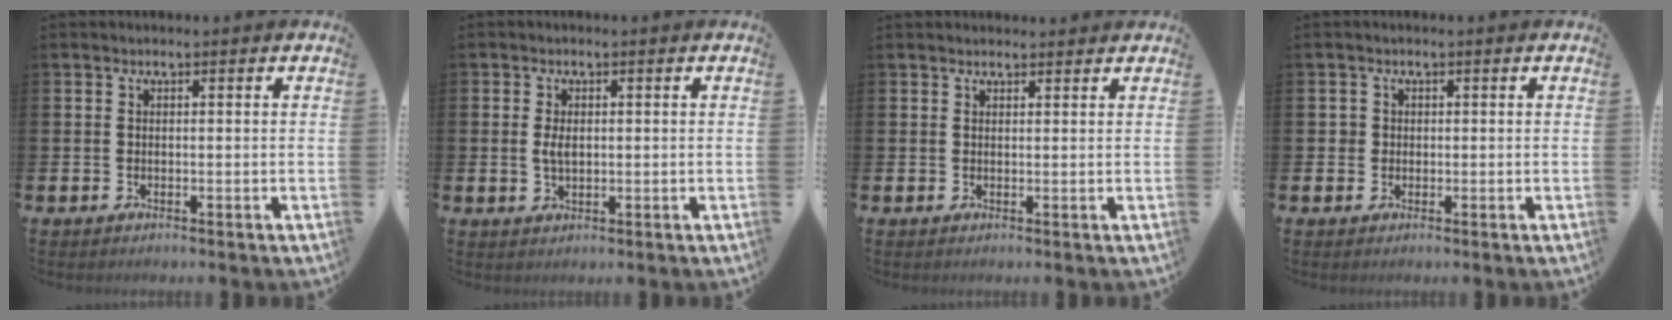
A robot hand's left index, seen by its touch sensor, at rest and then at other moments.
{"total": 2.4, "force": [0.4, 1.4, 2.0], "torque": [-0.029, 0.002, 0.004]}
{"total": 1.4, "force": [1.3, 0.4, 0.0], "torque": [0.008, -0.003, 0.023]}
{"total": 1.2, "force": [0.2, 1.2, 0.0], "torque": [0.007, 0.004, 0.001]}